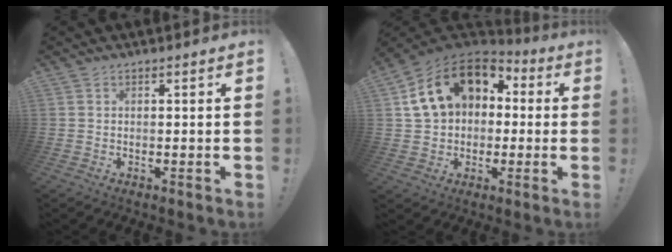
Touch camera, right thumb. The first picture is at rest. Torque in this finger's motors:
{"motor_torque": [2.01, 3.01, 0.97, -0.68, 0.13]}